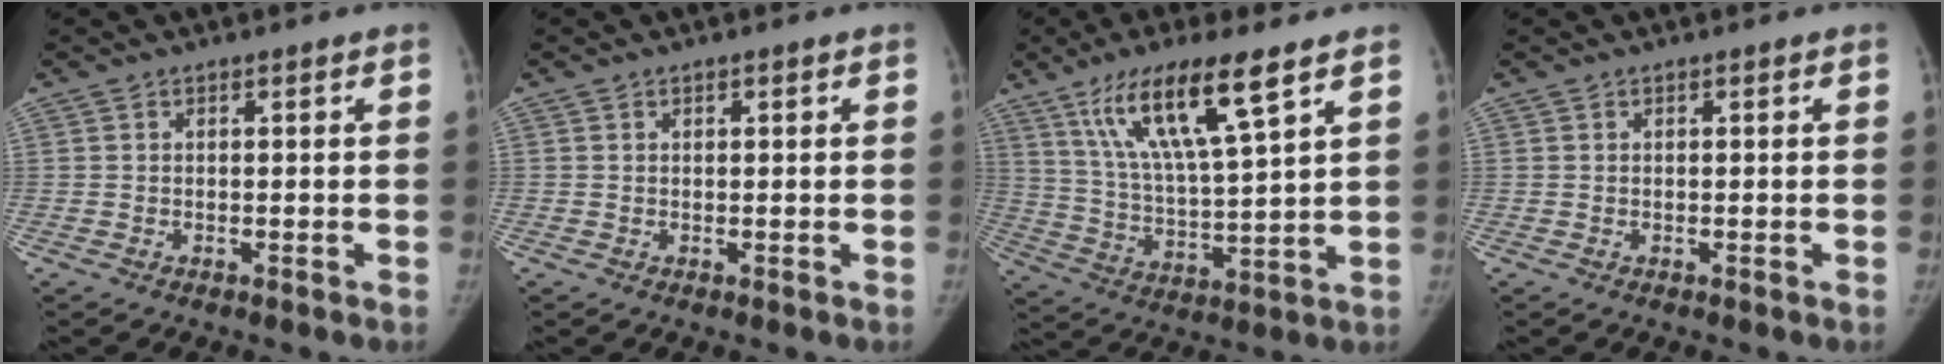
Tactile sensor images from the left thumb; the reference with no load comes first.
{"total": 0.6, "force": [0.2, 0.6, 0.1], "torque": [0.009, 0.002, 0.002]}
{"total": 15.9, "force": [9.1, 2.9, 12.8], "torque": [-0.234, -0.035, 0.176]}
{"total": 0.0}